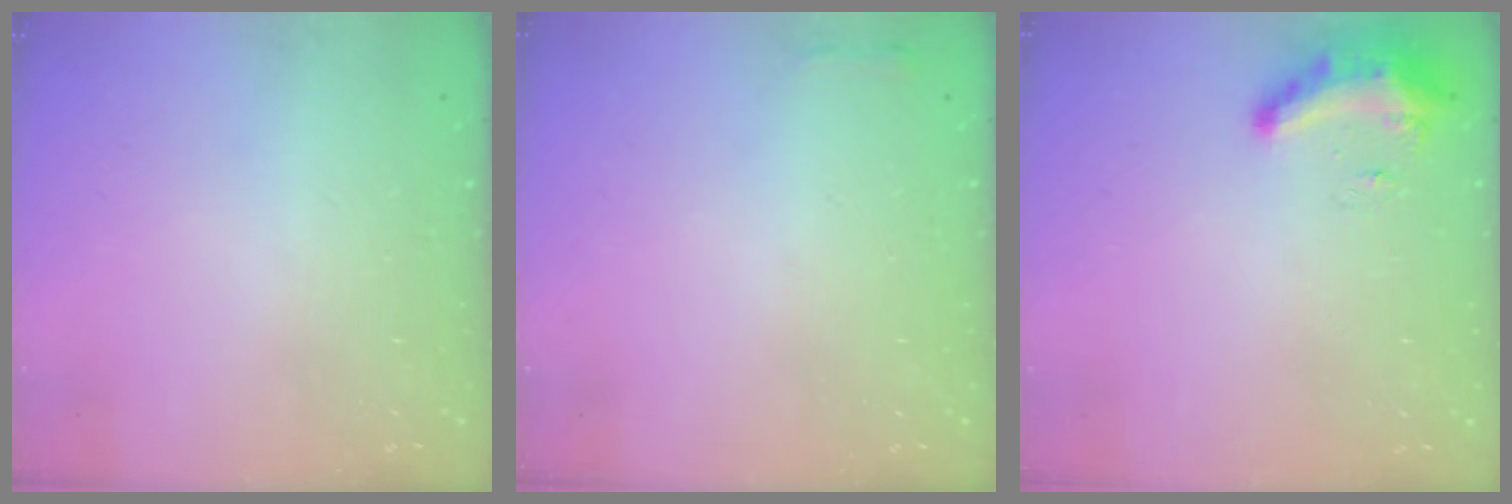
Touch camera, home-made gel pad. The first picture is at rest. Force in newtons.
{"total": 2.1, "press": 2.0, "slide": 0.5}
{"total": 8.9, "press": 8.9, "slide": 0.6}